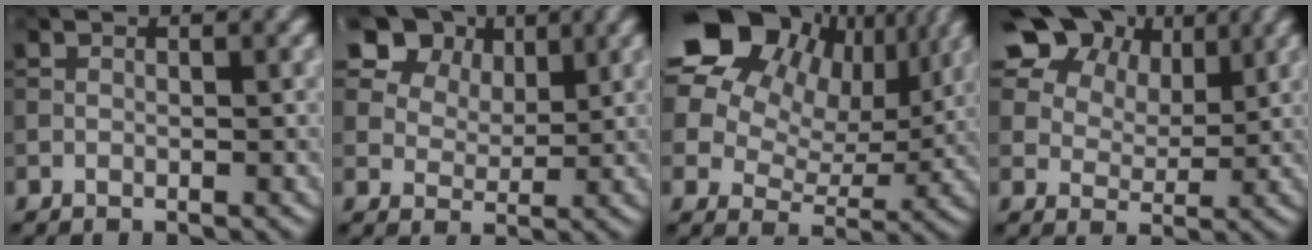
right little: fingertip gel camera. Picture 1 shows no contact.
{"total": 9.1, "force": [5.9, 5.7, 3.9], "torque": [-0.099, 0.003, 0.109]}
{"total": 22.1, "force": [11.7, 14.8, 11.5], "torque": [-0.259, 0.074, 0.183]}
{"total": 14.8, "force": [9.5, 8.9, 7.1], "torque": [-0.164, 0.025, 0.181]}